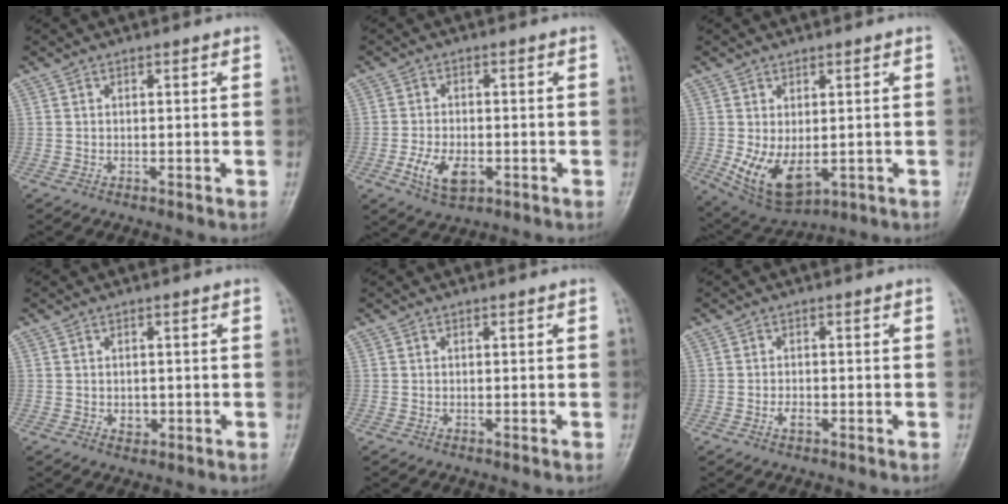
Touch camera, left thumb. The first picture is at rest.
{"total": 6.5, "force": [-2.1, 3.8, 4.8], "torque": [-0.089, -0.001, -0.033]}
{"total": 9.2, "force": [-0.7, 5.3, 7.5], "torque": [-0.125, -0.017, 0.009]}
{"total": 1.7, "force": [-0.1, 1.4, 0.9], "torque": [-0.010, -0.001, 0.003]}
{"total": 0.0}
{"total": 1.6, "force": [-0.6, 0.9, 1.1], "torque": [-0.021, 0.000, -0.012]}